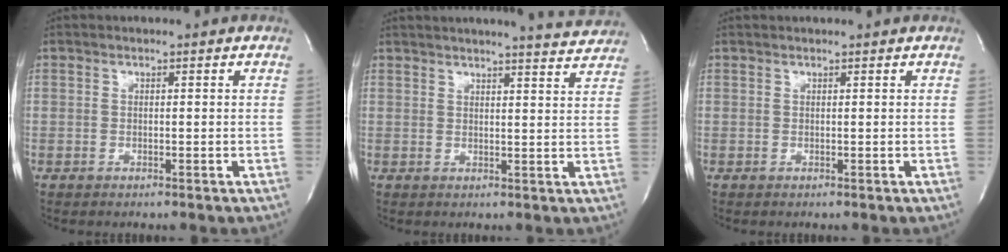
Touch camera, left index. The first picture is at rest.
{"total": 8.6, "force": [8.3, 0.1, 2.3], "torque": [-0.029, -0.009, 0.084]}
{"total": 1.3, "force": [1.2, 0.0, 0.3], "torque": [-0.006, 0.013, 0.016]}